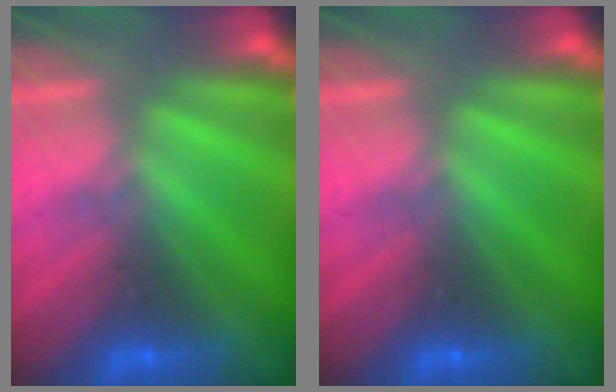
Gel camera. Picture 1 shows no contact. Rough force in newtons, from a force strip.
{"total": 0.0}